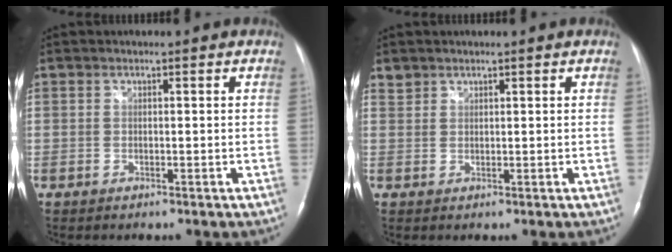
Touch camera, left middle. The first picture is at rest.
{"total": 1.4, "force": [1.2, 0.6, -0.2], "torque": [0.006, 0.007, 0.022]}